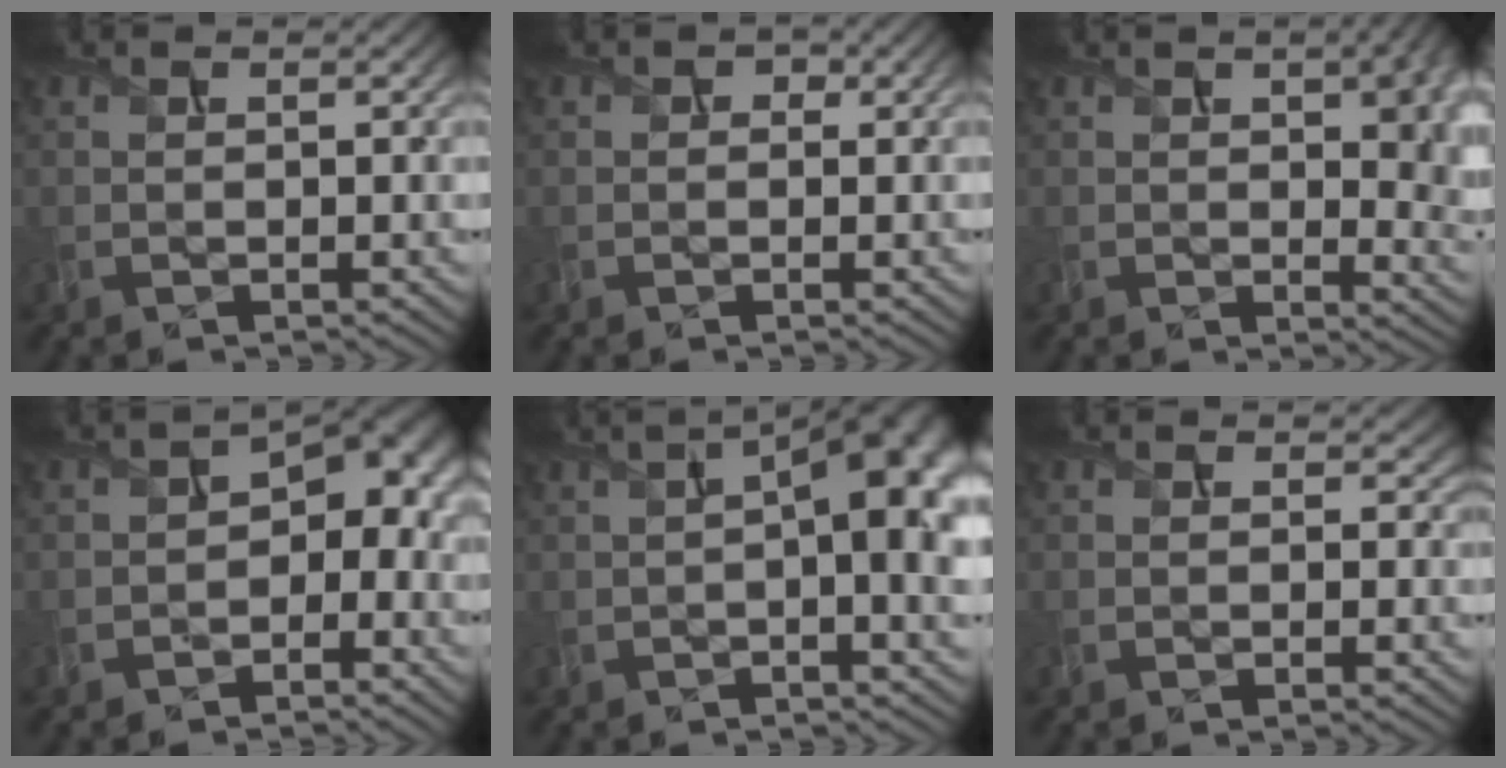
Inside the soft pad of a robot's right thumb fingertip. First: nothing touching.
{"total": 1.6, "force": [0.3, 1.5, 0.6], "torque": [-0.008, -0.004, 0.003]}
{"total": 11.5, "force": [2.0, 6.0, 9.6], "torque": [-0.120, -0.014, 0.052]}
{"total": 6.8, "force": [-1.9, 4.5, 4.7], "torque": [-0.067, 0.000, -0.039]}
{"total": 10.6, "force": [1.2, 4.5, 9.5], "torque": [-0.151, -0.002, 0.027]}
{"total": 1.8, "force": [0.6, 1.3, 1.0], "torque": [-0.020, -0.008, 0.007]}